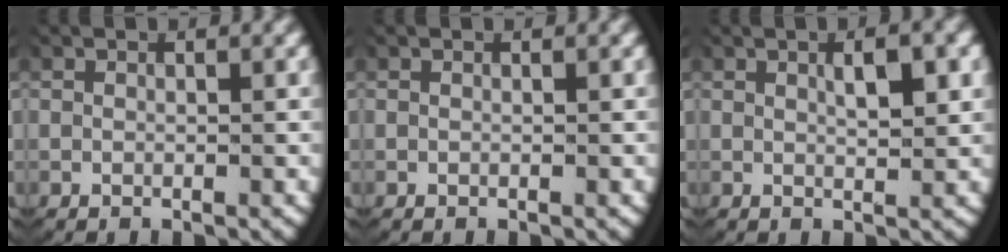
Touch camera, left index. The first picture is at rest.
{"total": 0.0}
{"total": 2.6, "force": [0.8, 0.7, 2.4], "torque": [-0.034, 0.000, 0.016]}